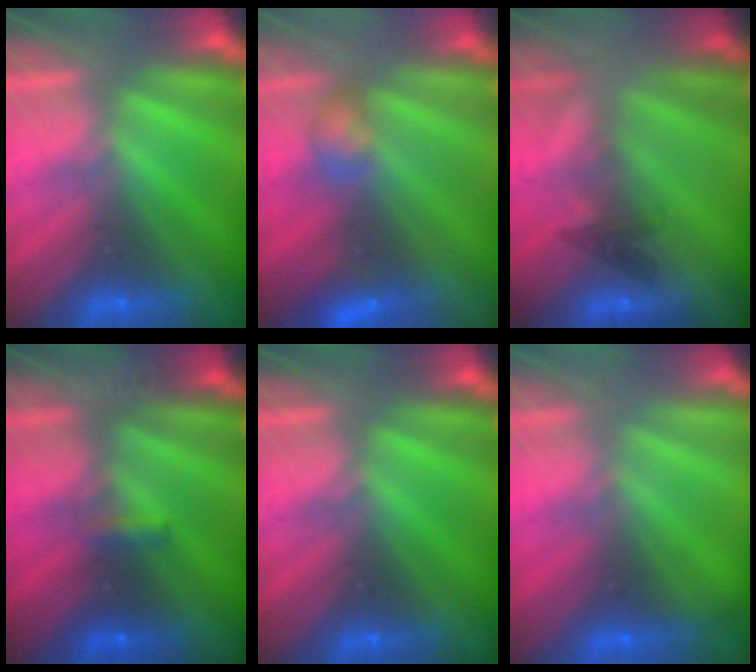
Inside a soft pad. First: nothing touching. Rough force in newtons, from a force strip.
{"total": 2.9}
{"total": 2.2}
{"total": 3.8}
{"total": 0.0}
{"total": 2.1}